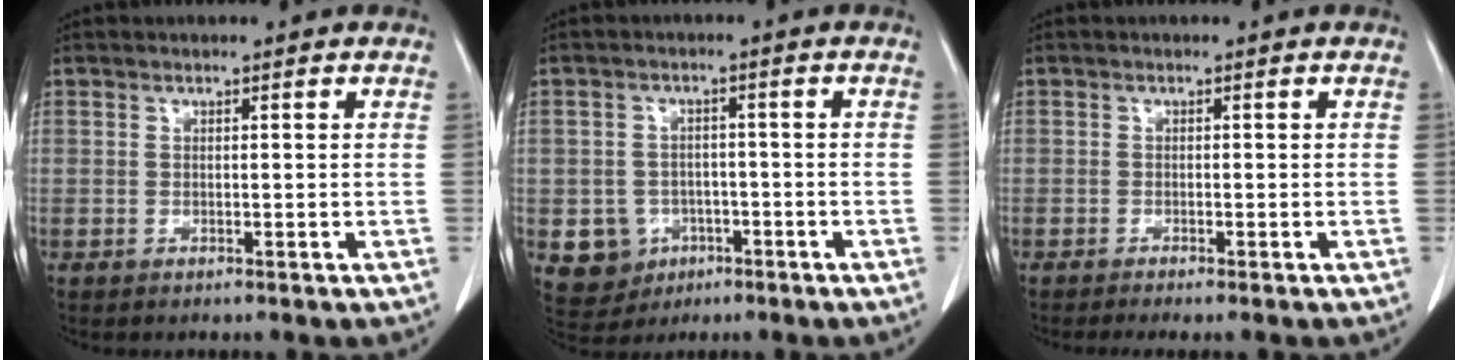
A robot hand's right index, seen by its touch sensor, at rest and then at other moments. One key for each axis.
{"total": 6.1, "fx": -2.1, "fy": 5.6, "fz": 1.2, "tx": -0.017, "ty": 0.008, "tz": -0.022}
{"total": 2.5, "fx": -2.1, "fy": -0.2, "fz": 1.3, "tx": -0.015, "ty": -0.002, "tz": -0.029}